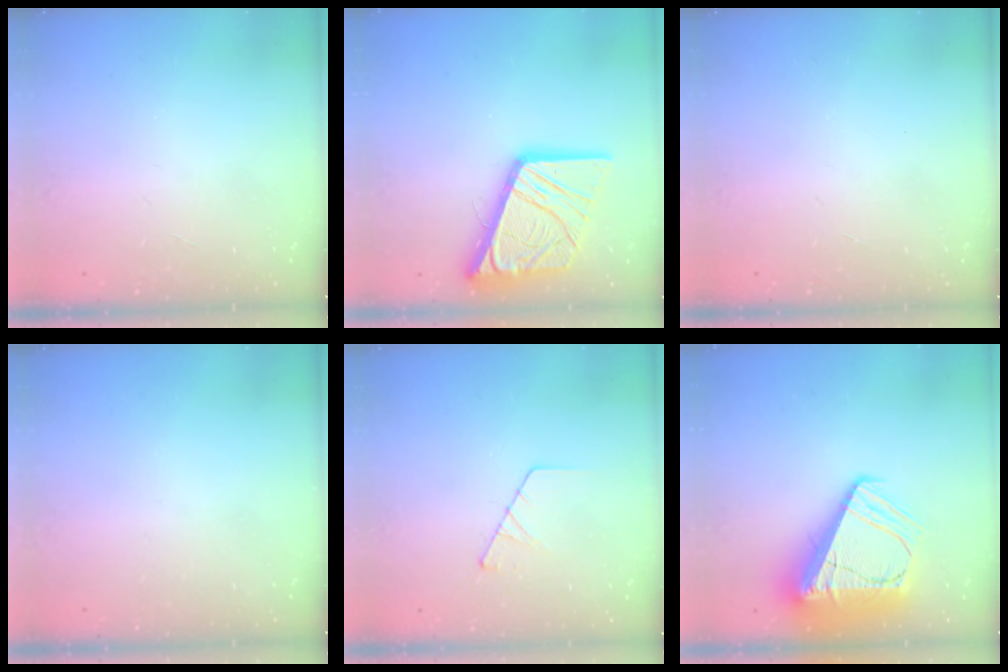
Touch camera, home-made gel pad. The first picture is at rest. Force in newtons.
{"total": 19.2, "press": 19.0, "slide": 2.4}
{"total": 0.0}
{"total": 0.0}
{"total": 3.8, "press": 3.8, "slide": 0.4}
{"total": 20.8, "press": 20.6, "slide": 2.3}